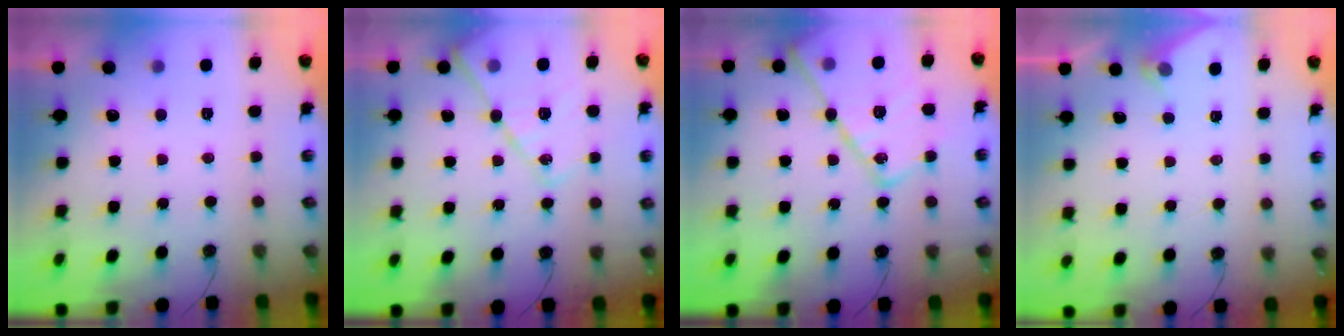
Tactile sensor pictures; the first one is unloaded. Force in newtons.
{"total": 15.5, "press": 15.4, "slide": 1.6}
{"total": 20.2, "press": 20.2, "slide": 1.6}
{"total": 3.0, "press": 2.9, "slide": 0.4}